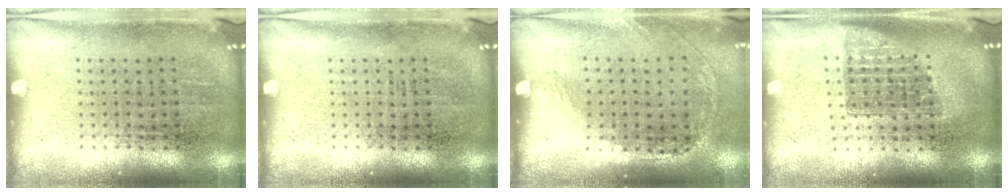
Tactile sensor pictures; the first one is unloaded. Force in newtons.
{"total": 0.0}
{"total": 1.3, "press": 0.9, "slide": 0.9}
{"total": 1.4, "press": 1.1, "slide": 0.8}